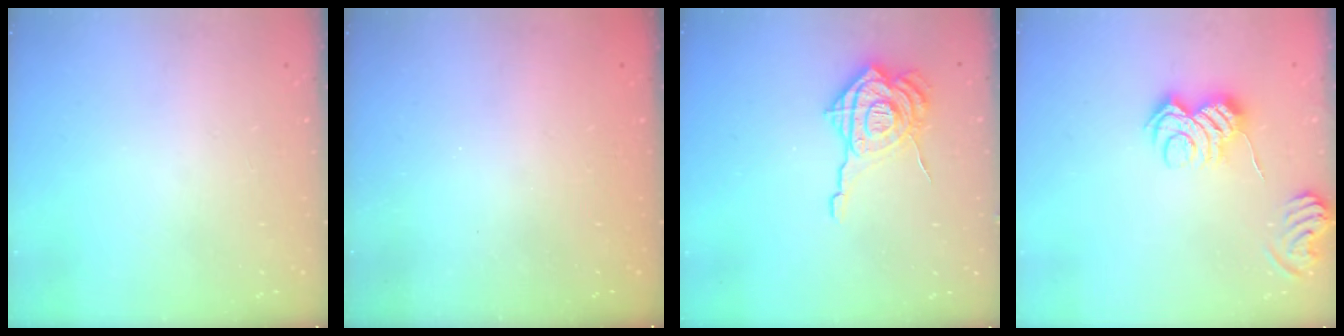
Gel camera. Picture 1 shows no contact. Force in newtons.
{"total": 2.4, "press": 2.3, "slide": 0.8}
{"total": 16.2, "press": 16.1, "slide": 1.7}
{"total": 9.6, "press": 9.6, "slide": 0.5}